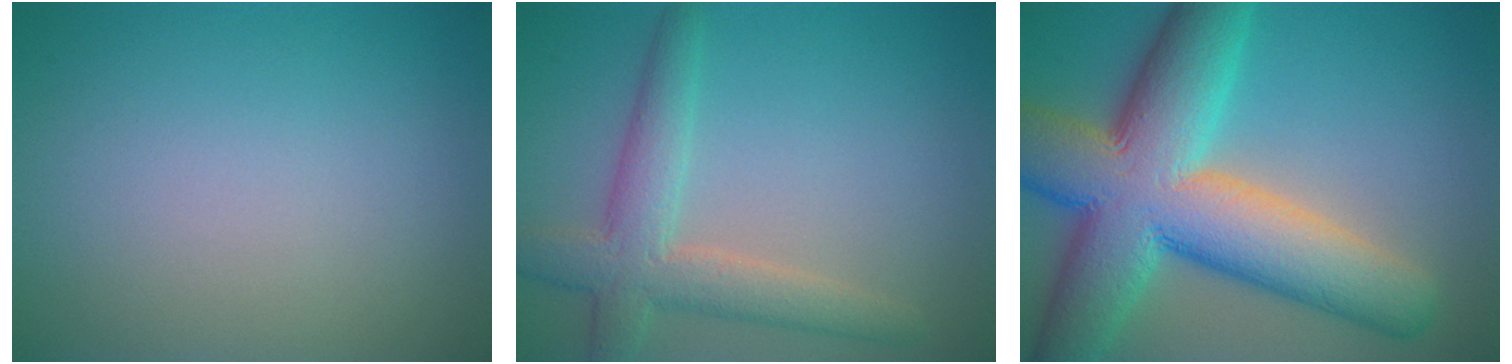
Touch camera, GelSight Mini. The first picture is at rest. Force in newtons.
{"total": 4.7, "press": 4.7, "slide": 0.4}
{"total": 14.0, "press": 14.0, "slide": 0.7}